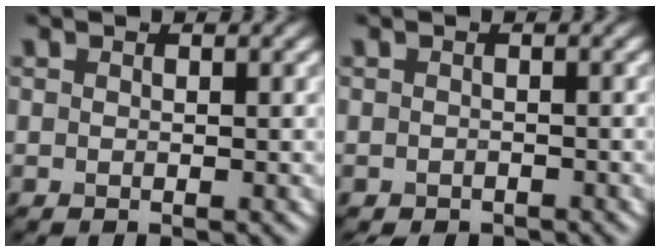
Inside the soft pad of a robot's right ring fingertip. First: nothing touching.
{"total": 0.8, "force": [-0.7, 0.4, 0.1], "torque": [-0.002, -0.002, -0.011]}